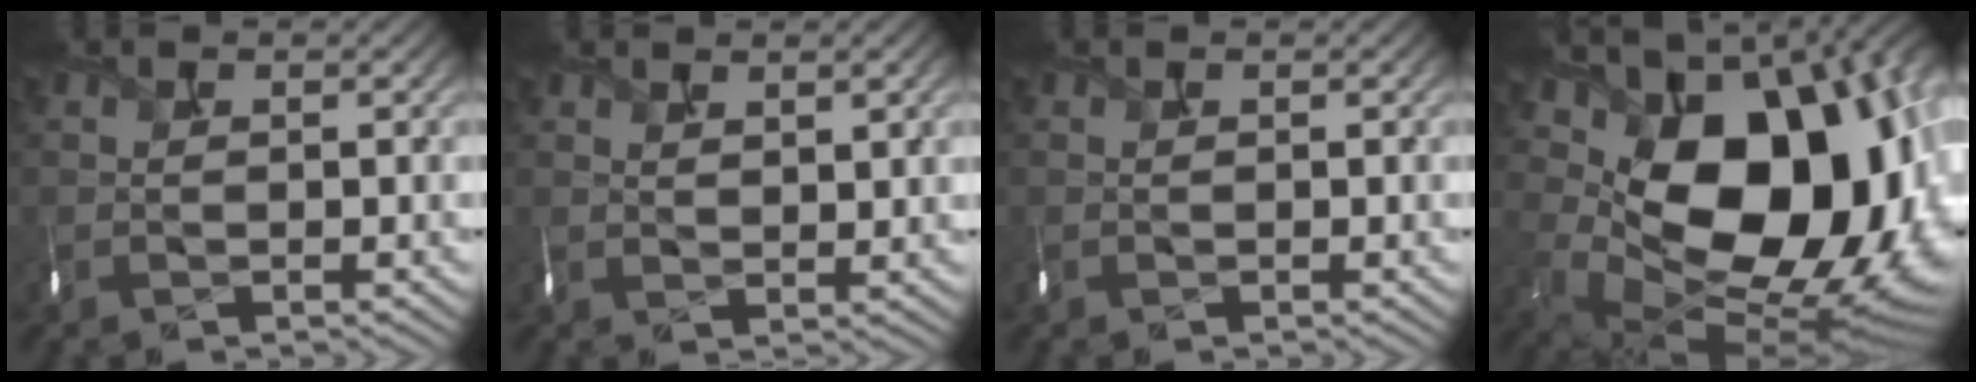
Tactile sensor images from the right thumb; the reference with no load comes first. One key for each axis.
{"total": 2.3, "fx": 1.5, "fy": 0.7, "fz": 1.6, "tx": -0.035, "ty": -0.001, "tz": 0.034}
{"total": 0.0}
{"total": 20.0, "fx": 4.4, "fy": 12.5, "fz": 15.0, "tx": -0.230, "ty": -0.008, "tz": 0.111}